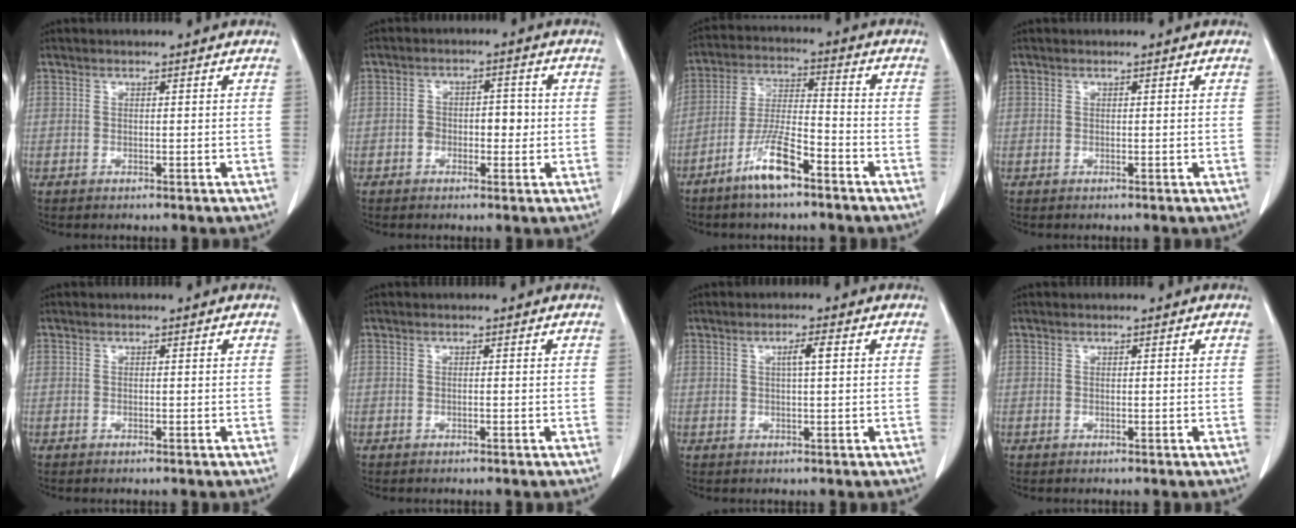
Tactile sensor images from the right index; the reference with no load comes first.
{"total": 4.3, "force": [-0.6, 2.6, 3.4], "torque": [-0.049, 0.020, -0.008]}
{"total": 9.1, "force": [-6.0, 1.6, 6.7], "torque": [-0.138, -0.008, -0.116]}
{"total": 0.0}
{"total": 0.0}
{"total": 0.0}
{"total": 2.4, "force": [0.6, 0.1, 2.3], "torque": [-0.039, 0.002, 0.010]}
{"total": 0.0}